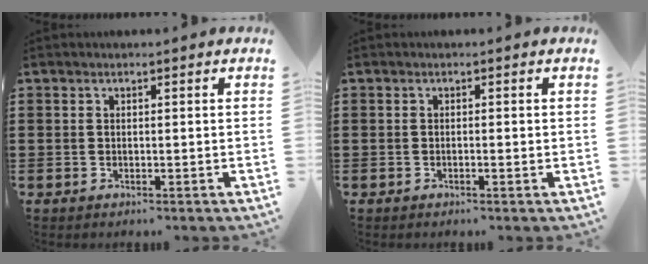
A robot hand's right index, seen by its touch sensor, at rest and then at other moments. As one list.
[{"total": 0.6, "force": [-0.3, 0.1, 0.5], "torque": [-0.010, -0.002, -0.005]}]